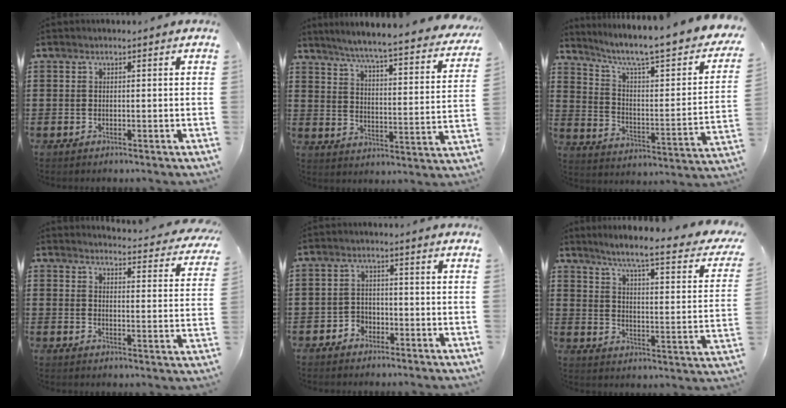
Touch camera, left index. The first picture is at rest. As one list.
[{"total": 5.0, "force": [4.4, -0.9, 2.1], "torque": [-0.063, -0.044, 0.065]}, {"total": 7.0, "force": [5.2, 0.6, 4.7], "torque": [-0.105, -0.045, 0.076]}, {"total": 3.8, "force": [3.7, -0.1, 0.6], "torque": [-0.013, -0.034, 0.059]}, {"total": 2.5, "force": [-1.9, 1.7, 0.3], "torque": [-0.013, 0.004, -0.041]}, {"total": 6.2, "force": [4.8, -0.6, 3.9], "torque": [-0.089, -0.045, 0.068]}]